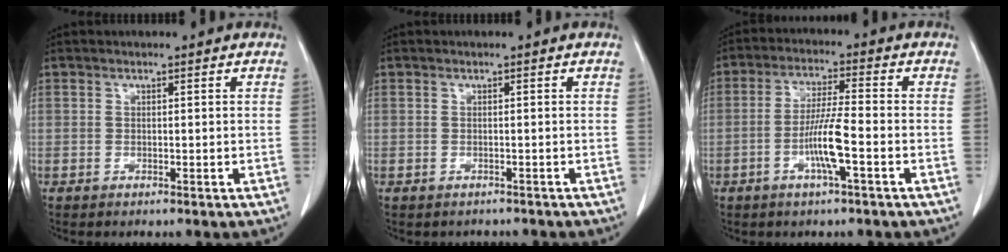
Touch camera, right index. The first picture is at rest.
{"total": 1.7, "force": [-1.5, 0.9, 0.0], "torque": [-0.005, 0.000, -0.021]}
{"total": 6.9, "force": [-2.4, 0.0, 6.5], "torque": [-0.126, -0.001, -0.047]}